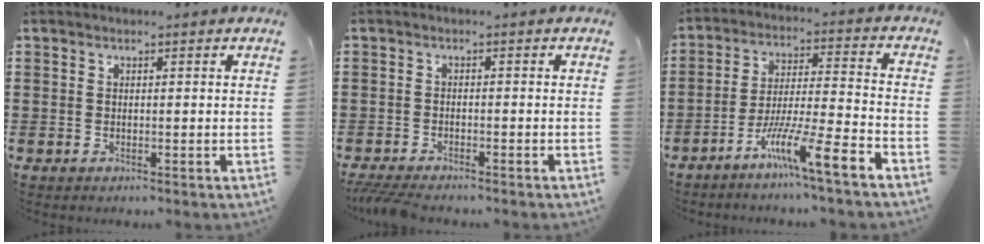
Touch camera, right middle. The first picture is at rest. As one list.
[{"total": 2.3, "force": [-2.2, 0.3, 0.9], "torque": [-0.030, -0.003, -0.048]}, {"total": 9.9, "force": [-7.2, 0.1, 6.7], "torque": [-0.124, -0.004, -0.140]}]